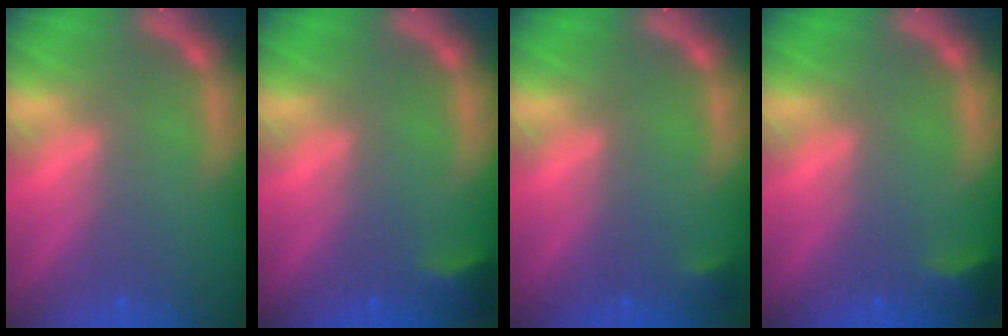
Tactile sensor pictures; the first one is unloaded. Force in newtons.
{"total": 1.9}
{"total": 0.9}
{"total": 1.9}